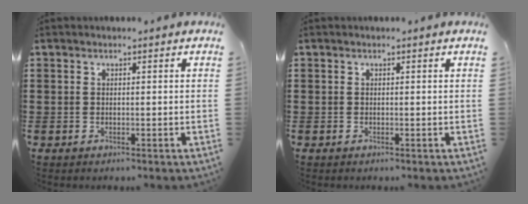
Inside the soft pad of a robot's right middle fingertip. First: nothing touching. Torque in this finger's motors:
{"motor_torque": [-0.43, 0.27, 0.25, -0.01]}